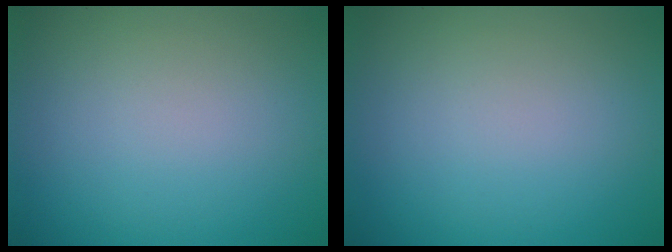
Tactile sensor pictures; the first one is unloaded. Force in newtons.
{"total": 0.0}